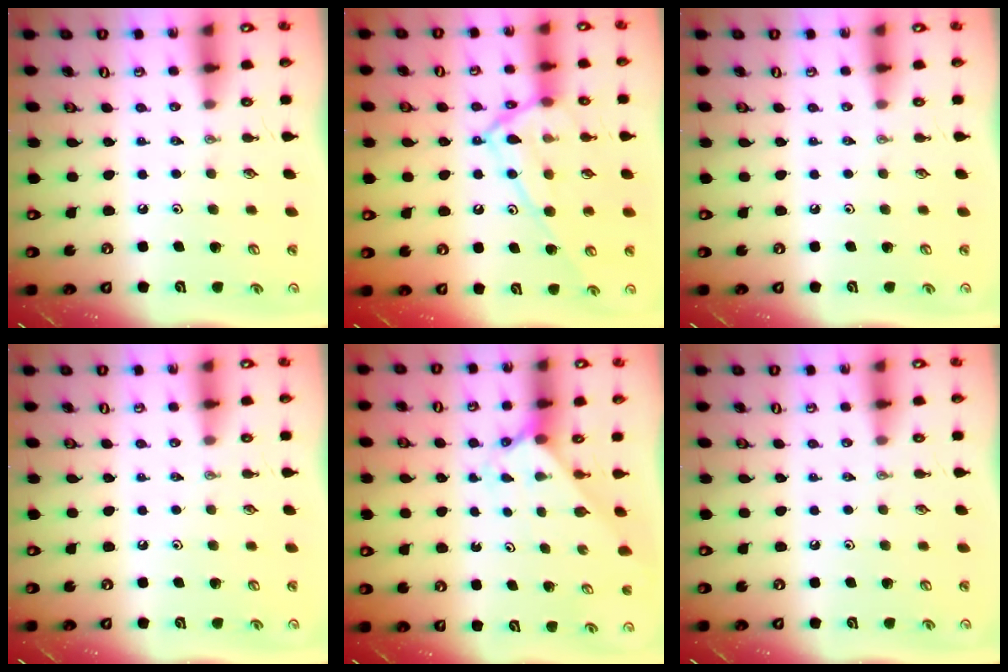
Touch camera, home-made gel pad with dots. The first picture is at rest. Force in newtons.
{"total": 16.0, "press": 16.0, "slide": 1.3}
{"total": 0.0}
{"total": 0.0}
{"total": 2.2, "press": 2.2, "slide": 0.2}
{"total": 0.0}